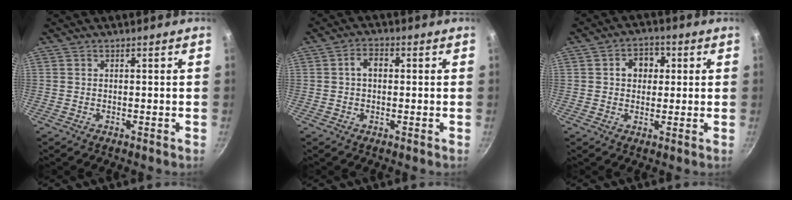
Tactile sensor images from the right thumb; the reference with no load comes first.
{"total": 3.6, "force": [0.3, 2.5, 2.6], "torque": [-0.034, 0.011, 0.000]}
{"total": 5.9, "force": [1.2, 4.8, 3.3], "torque": [-0.013, 0.008, 0.010]}